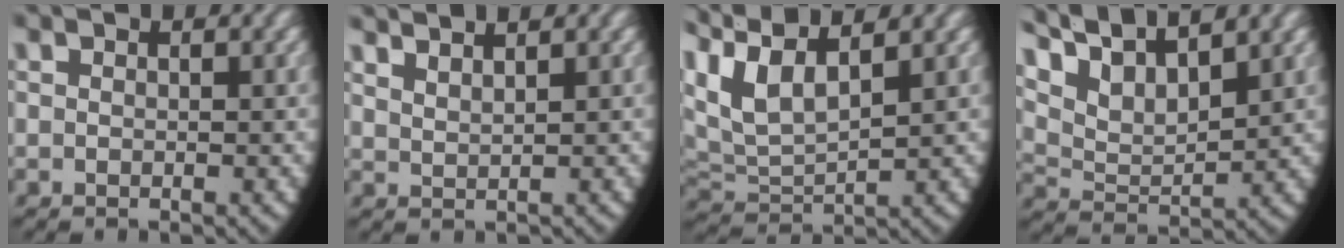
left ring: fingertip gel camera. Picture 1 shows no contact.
{"total": 2.4, "force": [2.3, 0.5, 0.7], "torque": [-0.012, 0.002, 0.048]}
{"total": 9.5, "force": [3.5, 6.8, 5.6], "torque": [-0.160, -0.016, 0.061]}
{"total": 8.9, "force": [5.0, 5.5, 5.0], "torque": [-0.115, -0.001, 0.078]}